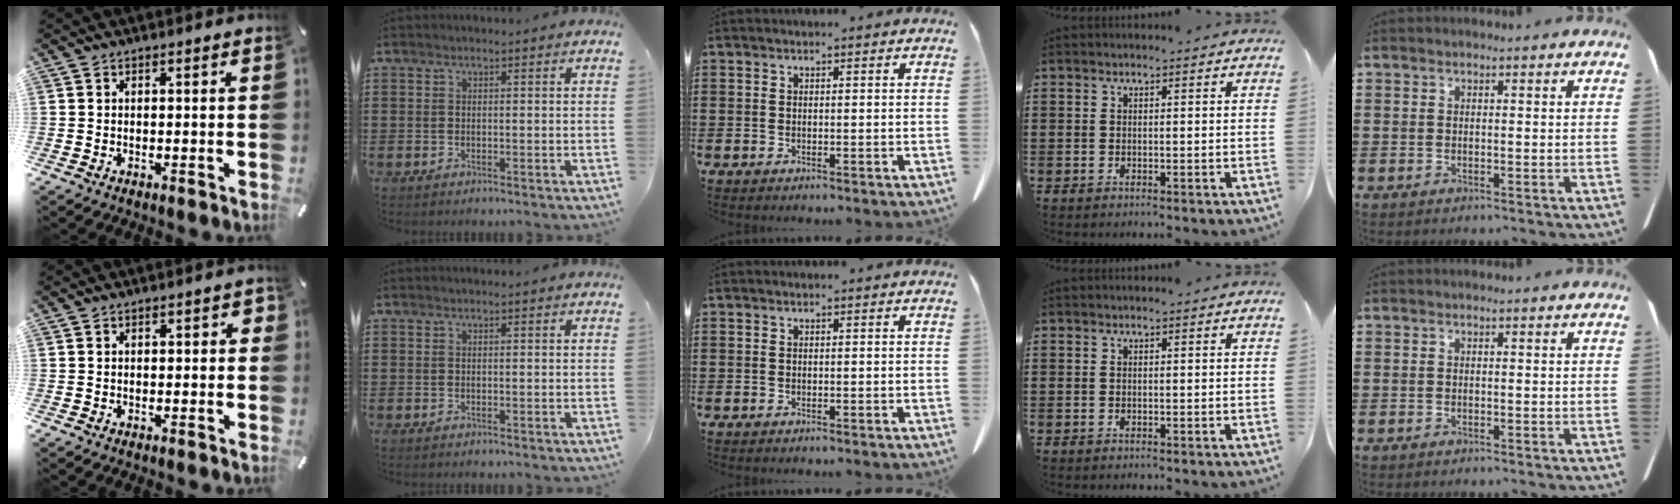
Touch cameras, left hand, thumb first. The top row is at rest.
{"thumb": {"total": 1.3, "force": [-0.1, 0.9, 1.0], "torque": [-0.010, 0.003, -0.006]}}